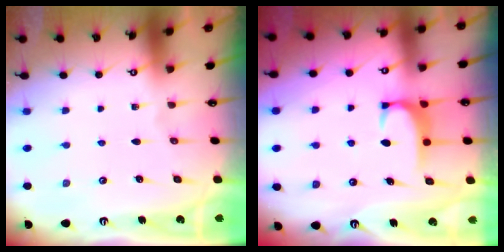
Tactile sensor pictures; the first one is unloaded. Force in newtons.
{"total": 1.9, "press": 1.8, "slide": 0.5}